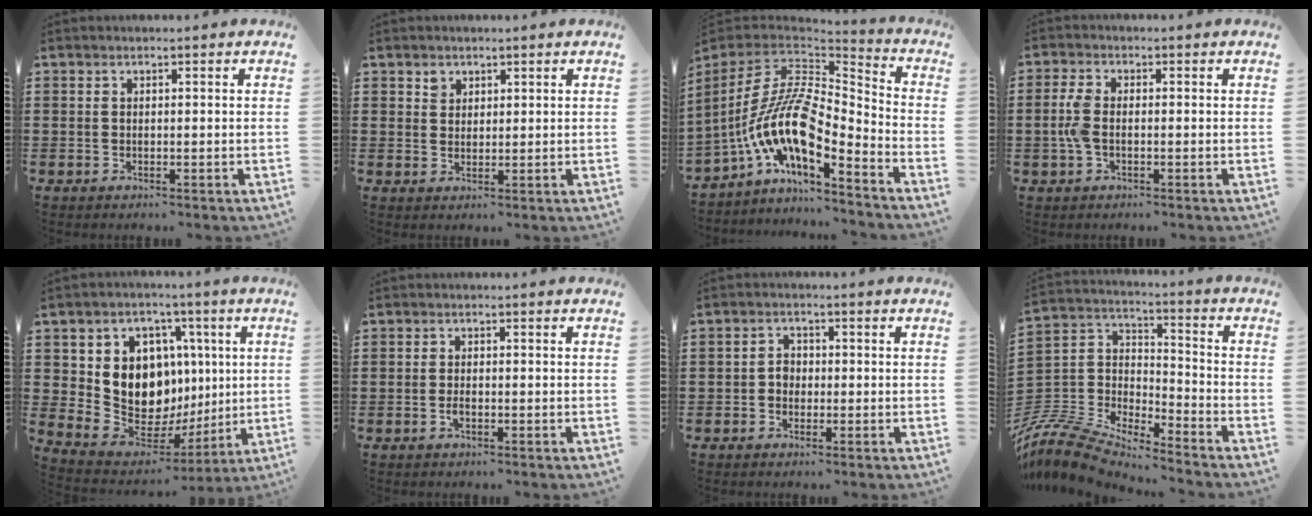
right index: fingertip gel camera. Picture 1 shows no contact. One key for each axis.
{"total": 1.8, "fx": 1.3, "fy": 1.3, "fz": 0.2, "tx": -0.008, "ty": 0.006, "tz": 0.025}
{"total": 13.9, "fx": -5.7, "fy": 5.4, "fz": 11.4, "tx": -0.269, "ty": -0.013, "tz": -0.127}
{"total": 3.6, "fx": -0.6, "fy": 1.6, "fz": 3.1, "tx": -0.086, "ty": -0.007, "tz": -0.019}
{"total": 11.3, "fx": 2.5, "fy": 9.9, "fz": 4.7, "tx": -0.110, "ty": -0.033, "tz": 0.052}
{"total": 1.1, "fx": -0.5, "fy": 0.4, "fz": 0.9, "tx": -0.018, "ty": -0.002, "tz": -0.008}
{"total": 1.9, "fx": -0.6, "fy": 1.6, "fz": 0.9, "tx": -0.021, "ty": 0.006, "tz": -0.013}
{"total": 8.2, "fx": -7.8, "fy": 1.8, "fz": 1.8, "tx": -0.074, "ty": -0.008, "tz": -0.167}